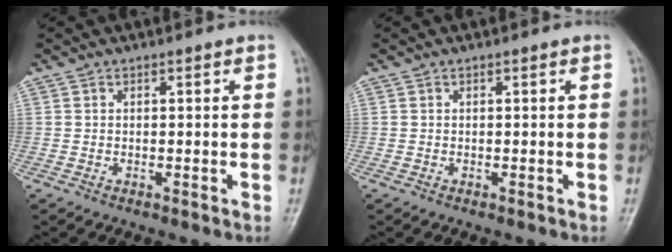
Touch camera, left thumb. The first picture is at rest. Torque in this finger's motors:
{"motor_torque": [0.00, 0.00, -0.02, -0.01, 0.00]}